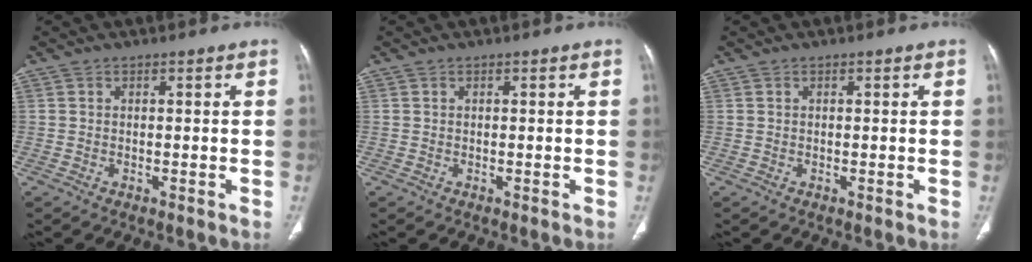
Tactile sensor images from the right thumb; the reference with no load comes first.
{"total": 0.0}
{"total": 0.0}